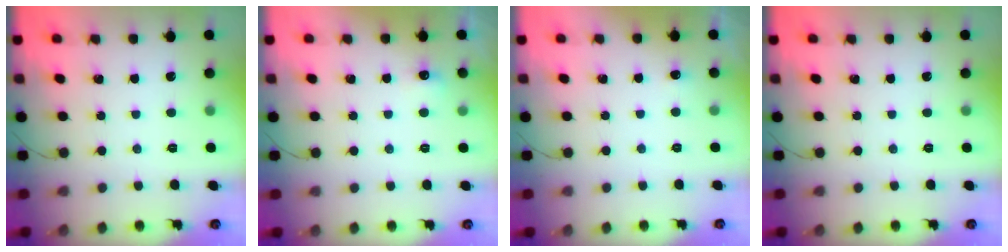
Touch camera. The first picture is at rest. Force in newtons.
{"total": 11.4, "press": 3.9, "slide": 10.8}
{"total": 2.8, "press": 2.6, "slide": 1.1}
{"total": 0.0}